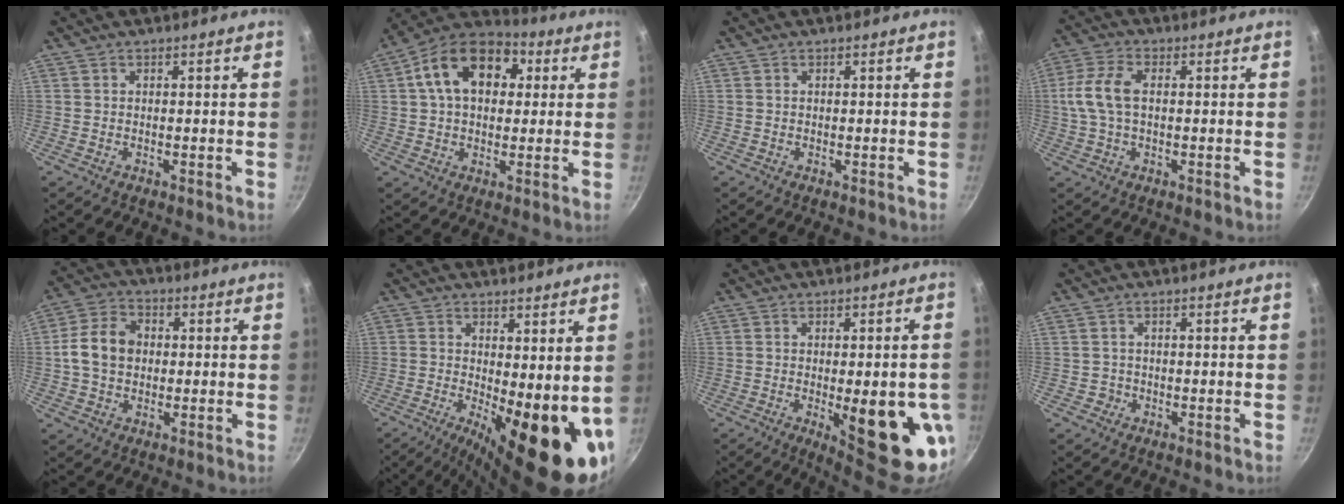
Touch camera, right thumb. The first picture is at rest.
{"total": 16.2, "force": [4.0, 11.0, 11.1], "torque": [-0.154, 0.023, 0.046]}
{"total": 0.0}
{"total": 8.1, "force": [0.6, 4.6, 6.6], "torque": [-0.141, 0.016, 0.004]}
{"total": 9.2, "force": [0.3, 7.1, 5.9], "torque": [-0.092, 0.018, -0.008]}
{"total": 16.4, "force": [-1.6, 5.7, 15.3], "torque": [-0.187, -0.027, -0.016]}
{"total": 16.6, "force": [-4.1, 5.5, 15.1], "torque": [-0.171, 0.000, -0.042]}
{"total": 1.4, "force": [-0.5, 1.3, 0.1], "torque": [0.005, 0.007, -0.005]}